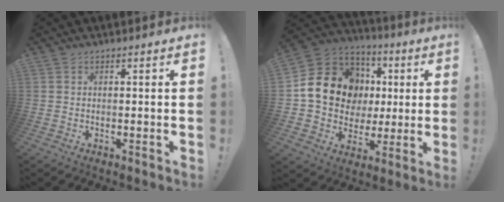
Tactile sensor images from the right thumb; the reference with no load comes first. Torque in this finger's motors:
{"motor_torque": [1.34, 1.40, 0.10, 0.07, 0.17]}